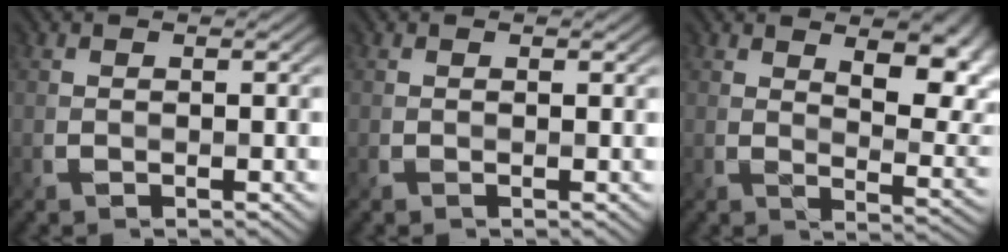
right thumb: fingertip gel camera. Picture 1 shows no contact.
{"total": 0.0}
{"total": 10.1, "force": [4.5, 4.4, 7.8], "torque": [-0.108, -0.009, 0.072]}